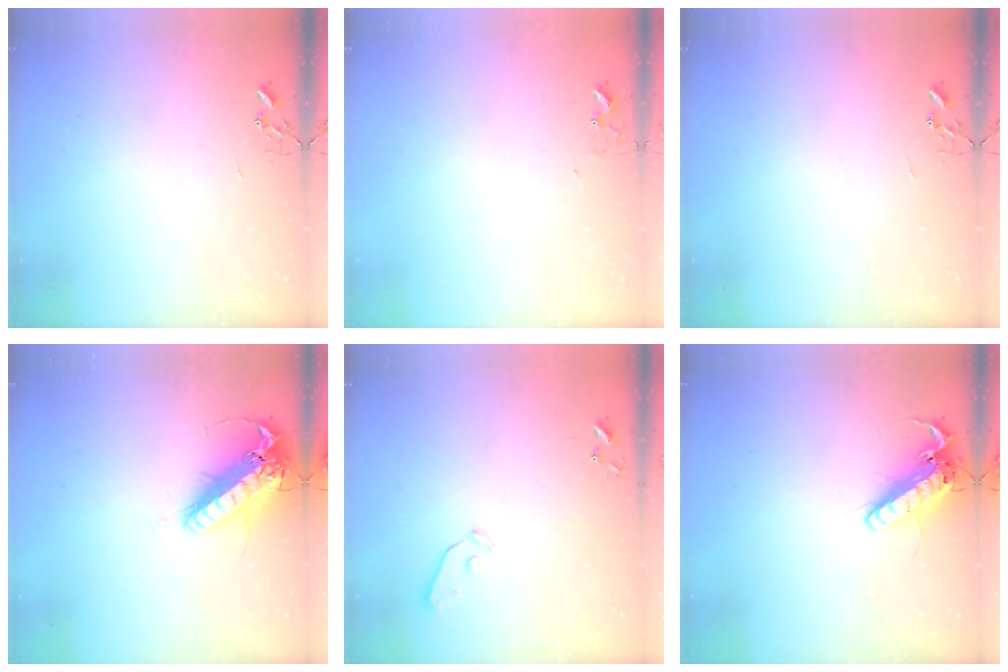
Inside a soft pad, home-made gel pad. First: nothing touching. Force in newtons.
{"total": 5.4, "press": 5.4, "slide": 0.7}
{"total": 0.0}
{"total": 21.1, "press": 20.8, "slide": 3.7}
{"total": 4.0, "press": 4.0, "slide": 0.5}
{"total": 15.8, "press": 15.6, "slide": 2.7}